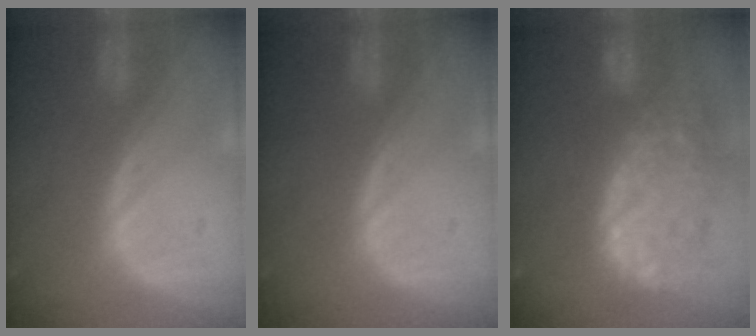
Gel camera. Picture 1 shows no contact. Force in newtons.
{"total": 0.0}
{"total": 12.2, "press": 10.9, "slide": 5.5}